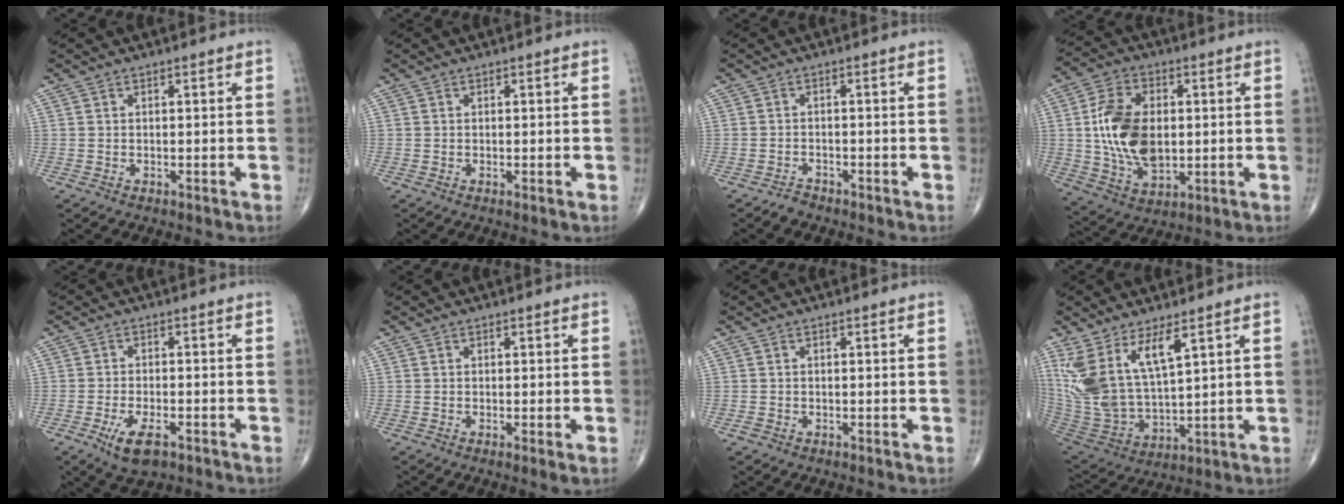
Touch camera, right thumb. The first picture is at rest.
{"total": 0.6, "force": [-0.1, 0.1, 0.6], "torque": [-0.013, -0.003, -0.002]}
{"total": 1.6, "force": [-1.4, 0.7, 0.0], "torque": [-0.001, 0.006, -0.027]}
{"total": 14.9, "force": [0.7, 9.2, 11.7], "torque": [-0.204, -0.002, 0.019]}
{"total": 6.1, "force": [-3.1, 2.6, 4.5], "torque": [-0.083, 0.005, -0.049]}
{"total": 1.5, "force": [-0.3, 0.1, 1.4], "torque": [-0.034, -0.008, -0.007]}
{"total": 0.7, "force": [-0.5, 0.5, 0.3], "torque": [-0.007, 0.000, -0.010]}
{"total": 14.1, "force": [7.2, 5.4, 10.9], "torque": [-0.225, -0.039, 0.164]}